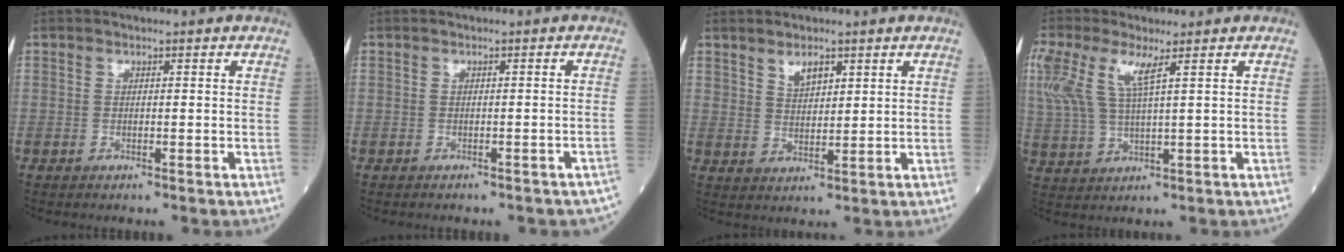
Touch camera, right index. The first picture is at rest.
{"total": 6.4, "force": [-5.8, 1.6, 2.3], "torque": [-0.025, 0.000, -0.056]}
{"total": 3.4, "force": [2.2, 1.5, 2.1], "torque": [-0.037, 0.000, 0.045]}
{"total": 9.5, "force": [4.5, 2.3, 8.0], "torque": [-0.207, 0.014, 0.092]}